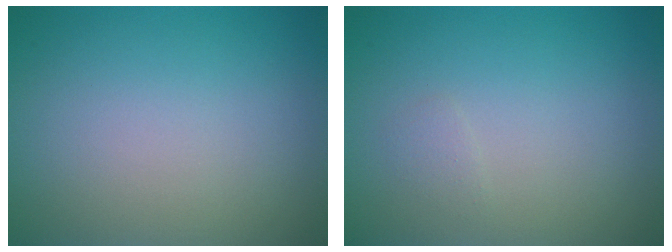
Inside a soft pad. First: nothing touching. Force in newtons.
{"total": 0.6, "press": 0.6, "slide": 0.0}